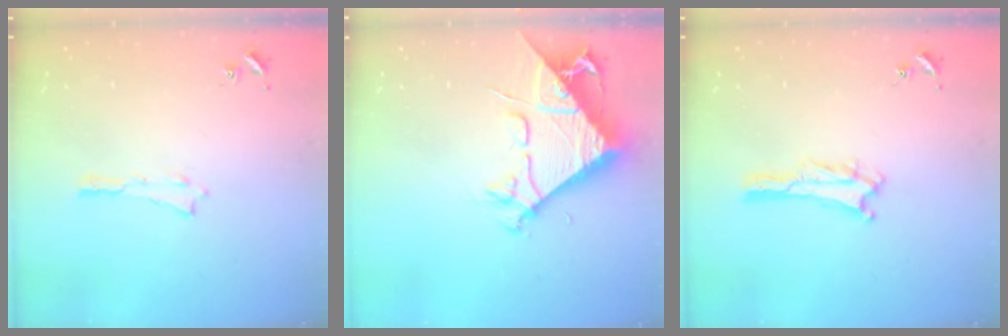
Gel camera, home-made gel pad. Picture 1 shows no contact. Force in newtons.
{"total": 10.1, "press": 10.0, "slide": 1.2}
{"total": 1.3, "press": 1.3, "slide": 0.4}